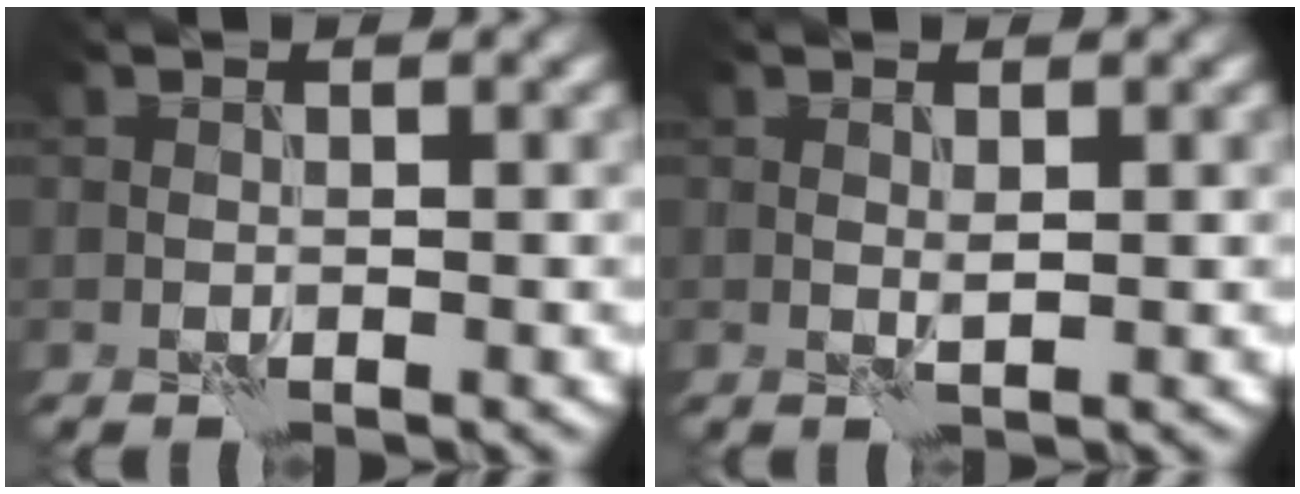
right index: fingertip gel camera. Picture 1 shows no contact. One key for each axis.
{"total": 0.7, "fx": 0.4, "fy": 0.0, "fz": 0.6, "tx": -0.012, "ty": -0.002, "tz": 0.006}